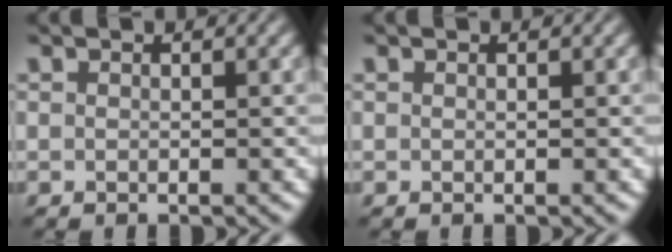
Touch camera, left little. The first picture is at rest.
{"total": 0.0}